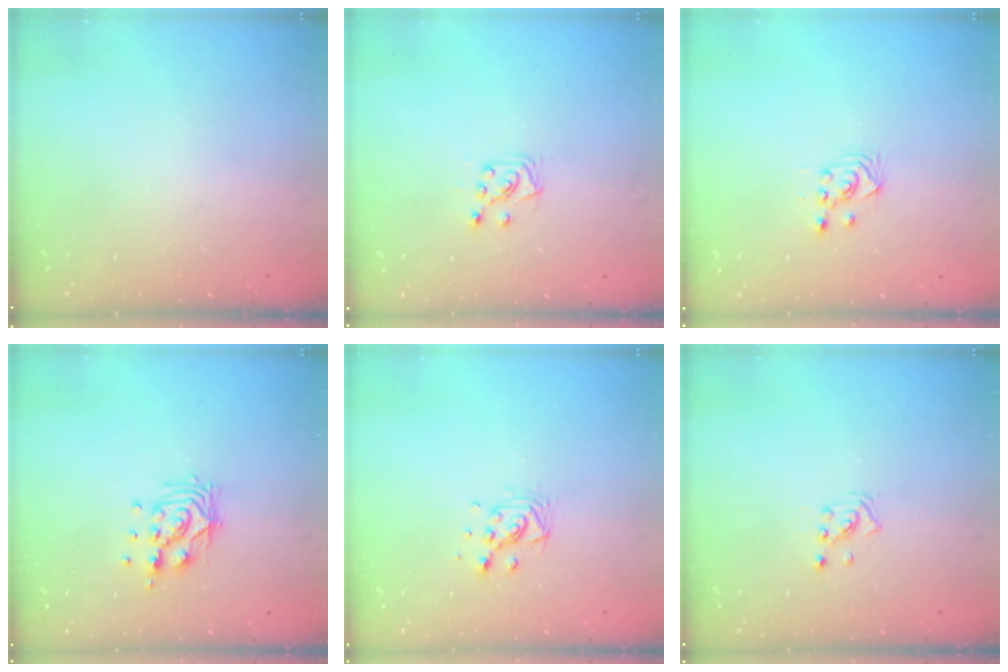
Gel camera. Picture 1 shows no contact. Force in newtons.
{"total": 6.4, "press": 6.4, "slide": 0.6}
{"total": 2.6, "press": 2.6, "slide": 0.3}
{"total": 9.7, "press": 9.6, "slide": 0.8}
{"total": 7.7, "press": 7.3, "slide": 2.4}
{"total": 1.9, "press": 1.9, "slide": 0.1}